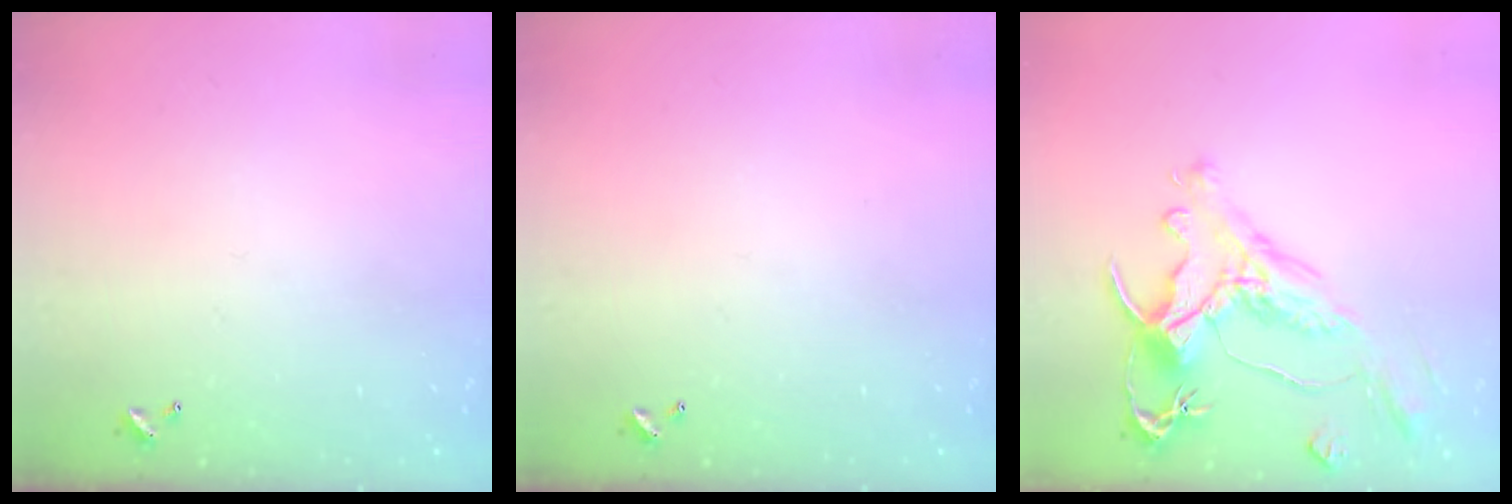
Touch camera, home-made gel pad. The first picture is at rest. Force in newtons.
{"total": 0.0}
{"total": 1.5, "press": 0.7, "slide": 1.3}